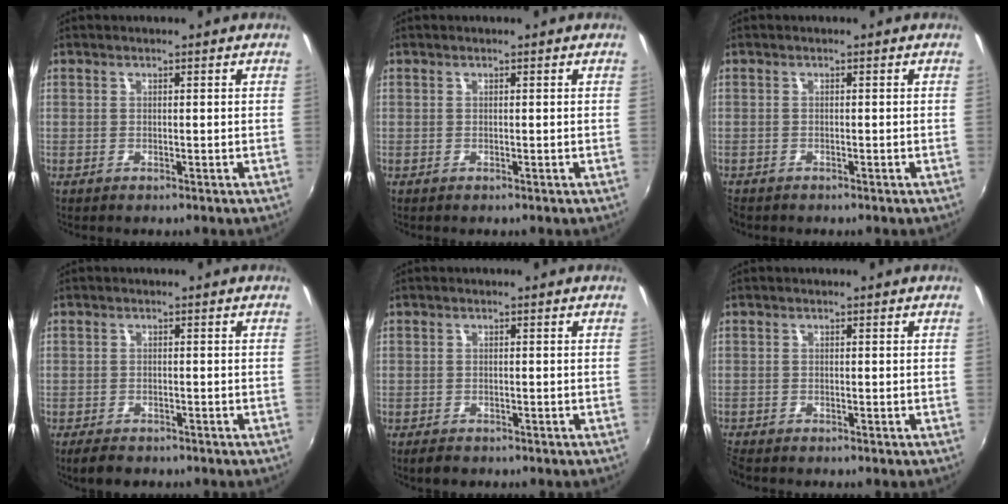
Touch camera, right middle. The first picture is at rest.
{"total": 0.0}
{"total": 1.3, "force": [-1.1, 0.6, 0.1], "torque": [-0.008, -0.003, -0.022]}
{"total": 3.9, "force": [-3.0, 2.0, 1.6], "torque": [-0.040, -0.009, -0.052]}
{"total": 2.3, "force": [-1.8, 1.4, 0.7], "torque": [-0.019, -0.005, -0.030]}
{"total": 2.1, "force": [-2.0, 0.4, 0.5], "torque": [-0.018, -0.013, -0.043]}